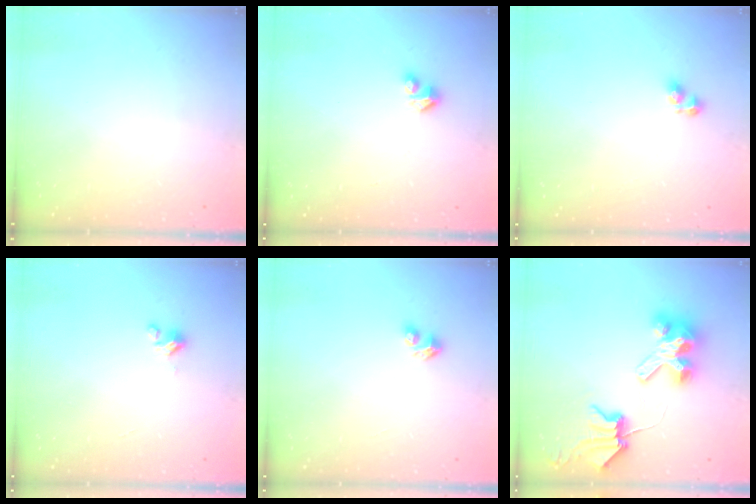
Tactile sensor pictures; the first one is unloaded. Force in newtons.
{"total": 3.5, "press": 3.5, "slide": 0.4}
{"total": 5.2, "press": 5.2, "slide": 0.7}
{"total": 0.9, "press": 0.9, "slide": 0.2}
{"total": 3.0, "press": 2.9, "slide": 0.3}
{"total": 8.8, "press": 8.7, "slide": 1.2}